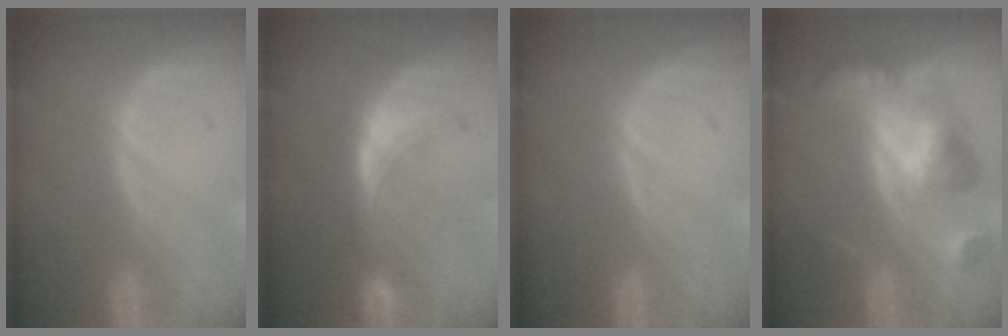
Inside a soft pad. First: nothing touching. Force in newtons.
{"total": 7.1, "press": 6.7, "slide": 2.2}
{"total": 0.0}
{"total": 8.0, "press": 8.0, "slide": 0.7}